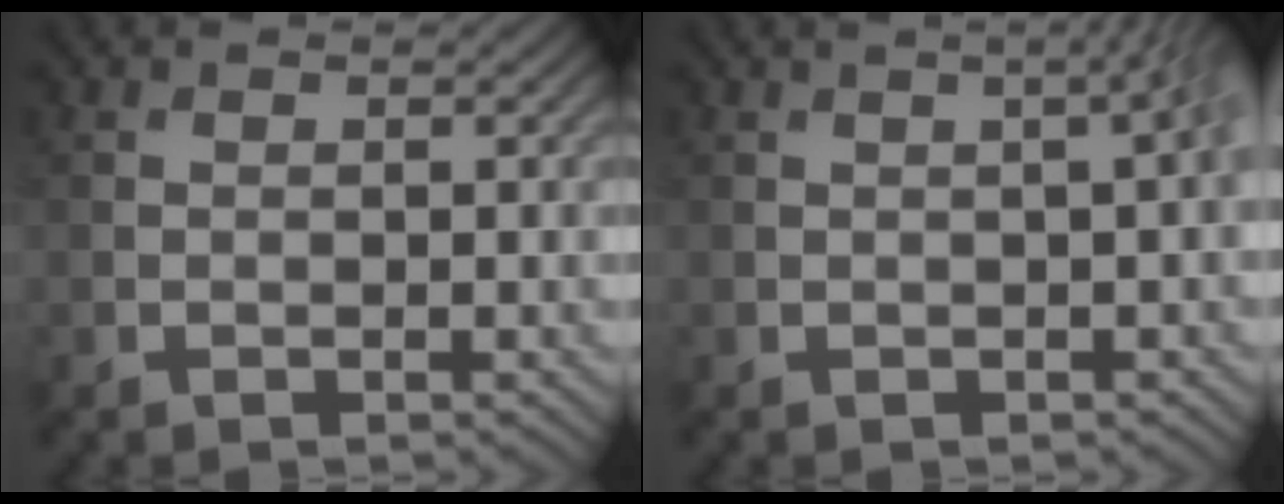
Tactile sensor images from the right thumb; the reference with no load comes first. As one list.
[{"total": 4.1, "force": [0.7, 1.2, 3.9], "torque": [-0.038, 0.022, 0.001]}]